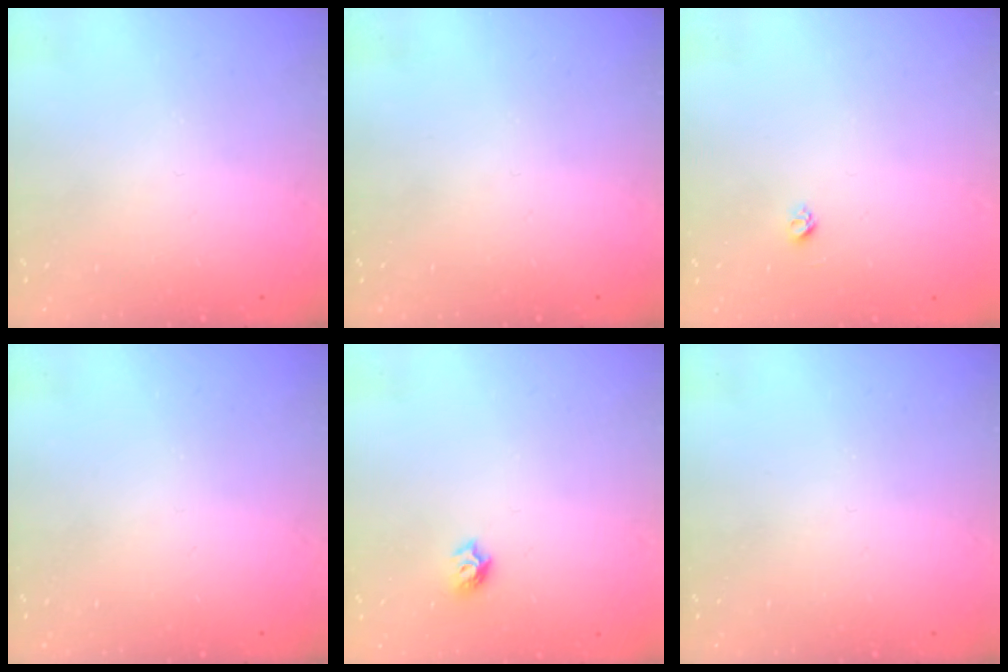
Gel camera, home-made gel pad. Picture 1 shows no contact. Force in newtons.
{"total": 0.0}
{"total": 3.6, "press": 3.6, "slide": 0.3}
{"total": 0.0}
{"total": 5.1, "press": 5.1, "slide": 0.6}
{"total": 0.0}